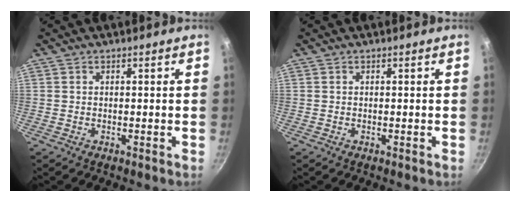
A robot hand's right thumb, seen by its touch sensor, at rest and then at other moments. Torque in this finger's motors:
{"motor_torque": [-0.38, 0.03, -0.29, 0.30, 0.00]}